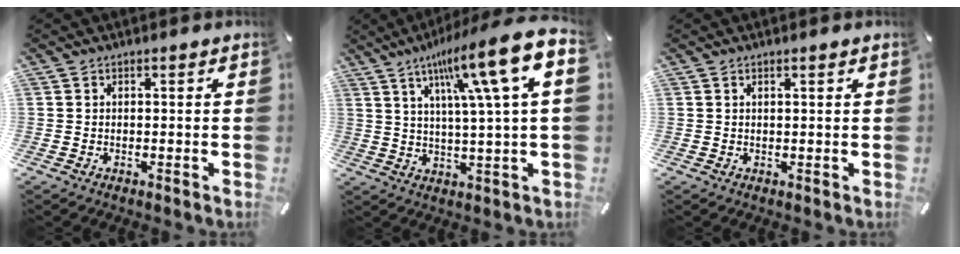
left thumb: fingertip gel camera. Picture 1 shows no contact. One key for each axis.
{"total": 16.6, "fx": 6.9, "fy": 2.2, "fz": 15.0, "tx": -0.250, "ty": -0.026, "tz": 0.097}
{"total": 0.9, "fx": 0.5, "fy": 0.1, "fz": 0.7, "tx": -0.014, "ty": -0.001, "tz": 0.008}